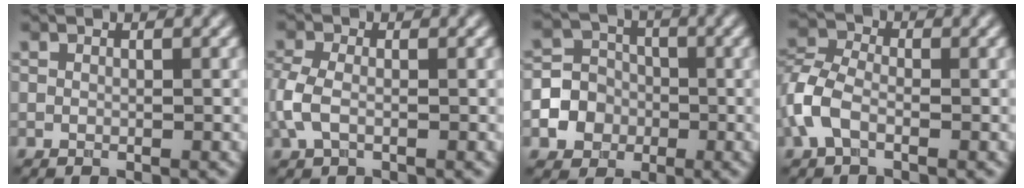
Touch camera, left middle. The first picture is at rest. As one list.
[{"total": 3.1, "force": [-0.7, 1.8, 2.4], "torque": [-0.066, 0.002, -0.022]}, {"total": 6.5, "force": [-2.4, 5.9, 1.5], "torque": [-0.017, 0.003, -0.059]}, {"total": 3.8, "force": [-1.4, 2.3, 2.7], "torque": [-0.066, 0.009, -0.042]}]